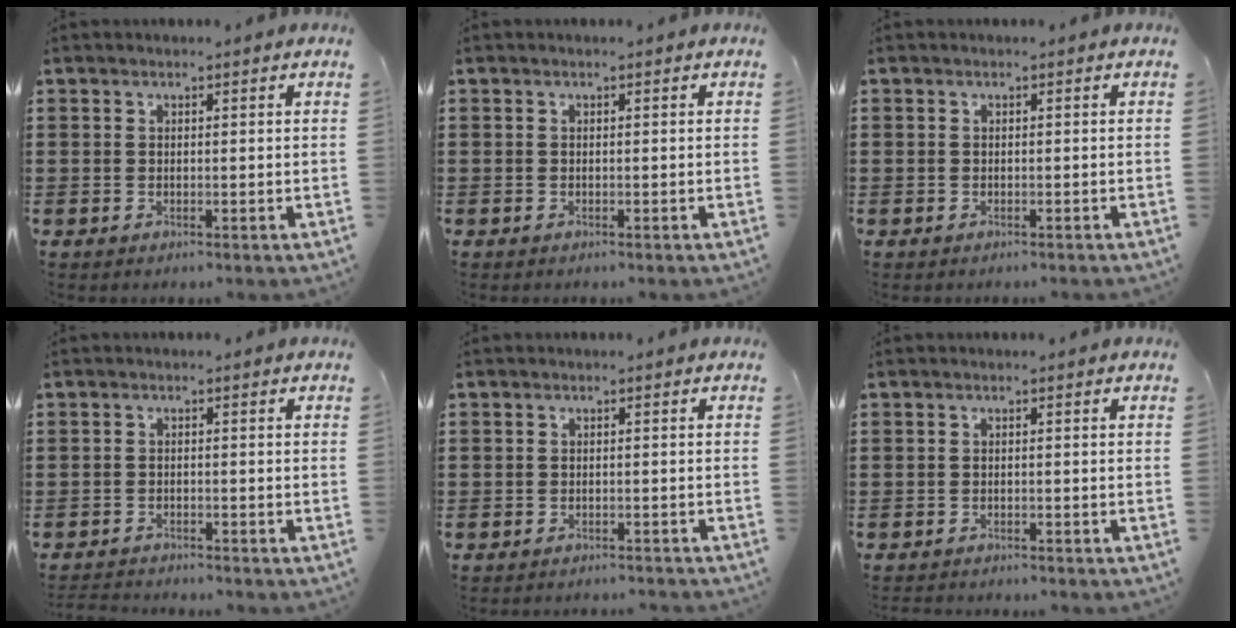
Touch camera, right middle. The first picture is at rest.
{"total": 0.0}
{"total": 0.5, "force": [-0.4, 0.4, 0.0], "torque": [0.000, 0.004, -0.010]}
{"total": 1.8, "force": [-1.8, 0.1, 0.0], "torque": [-0.005, -0.001, -0.039]}
{"total": 1.5, "force": [-1.5, 0.2, -0.2], "torque": [0.001, 0.004, -0.034]}
{"total": 1.0, "force": [-1.0, 0.0, 0.0], "torque": [-0.001, 0.002, -0.021]}